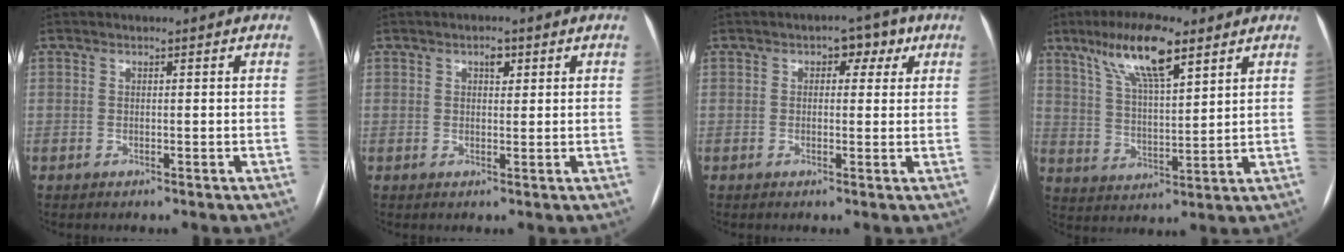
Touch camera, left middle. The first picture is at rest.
{"total": 1.9, "force": [0.9, 1.0, 1.3], "torque": [-0.021, 0.005, 0.015]}
{"total": 3.7, "force": [1.5, 2.3, 2.5], "torque": [-0.024, 0.020, 0.016]}
{"total": 11.6, "force": [7.4, 2.4, 8.7], "torque": [-0.167, 0.013, 0.135]}